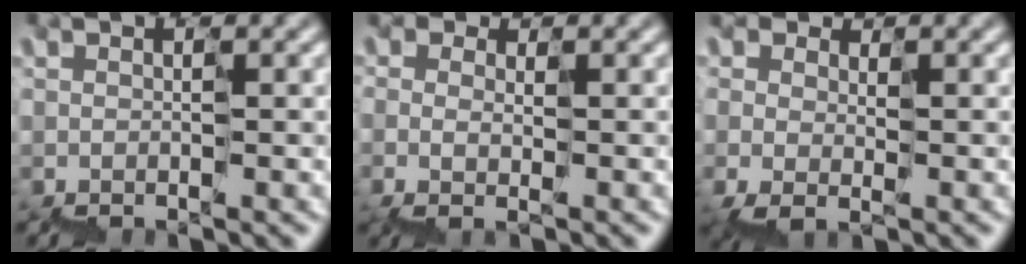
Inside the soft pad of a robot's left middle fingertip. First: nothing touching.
{"total": 1.0, "force": [-0.1, 0.5, 0.8], "torque": [-0.014, -0.004, 0.000]}
{"total": 0.9, "force": [0.1, 0.6, 0.6], "torque": [-0.020, -0.002, 0.009]}